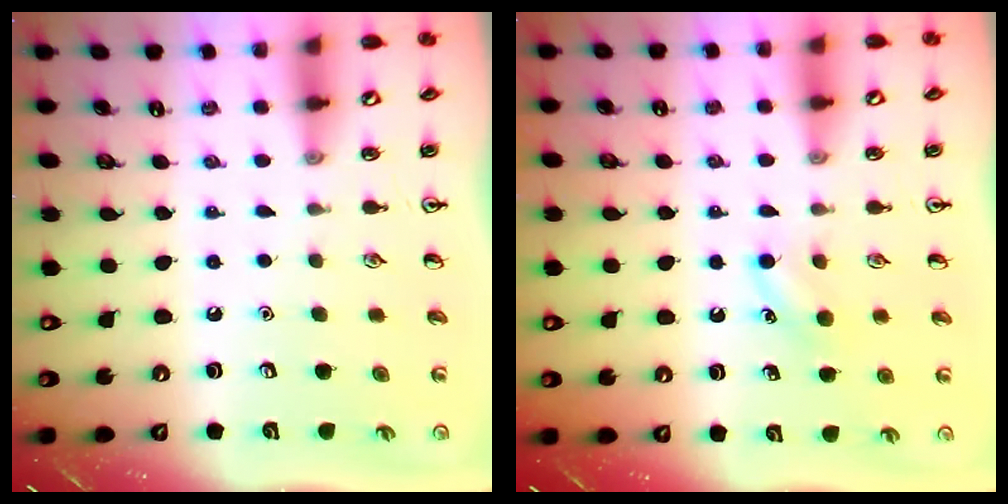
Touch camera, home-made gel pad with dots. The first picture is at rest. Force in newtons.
{"total": 5.5, "press": 5.3, "slide": 1.6}